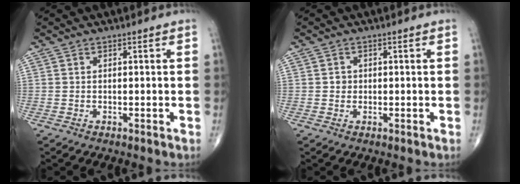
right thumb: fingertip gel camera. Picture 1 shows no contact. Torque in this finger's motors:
{"motor_torque": [0.26, 0.13, 0.19, 0.00, -0.03]}